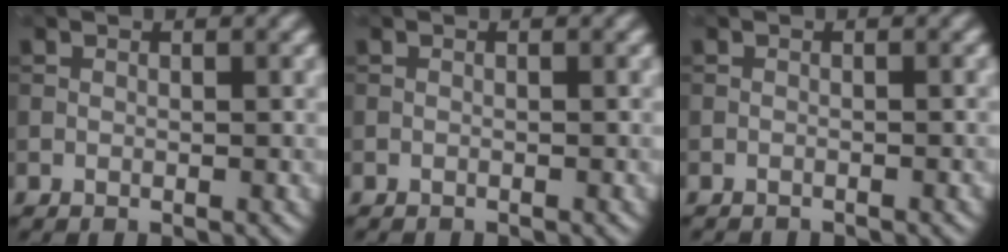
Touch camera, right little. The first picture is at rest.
{"total": 0.8, "force": [-0.8, 0.1, 0.1], "torque": [0.003, -0.003, -0.014]}
{"total": 1.7, "force": [-1.7, 0.2, 0.3], "torque": [0.005, -0.006, -0.026]}